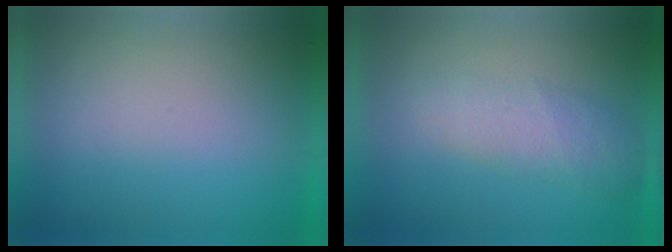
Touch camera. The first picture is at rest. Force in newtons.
{"total": 2.3}